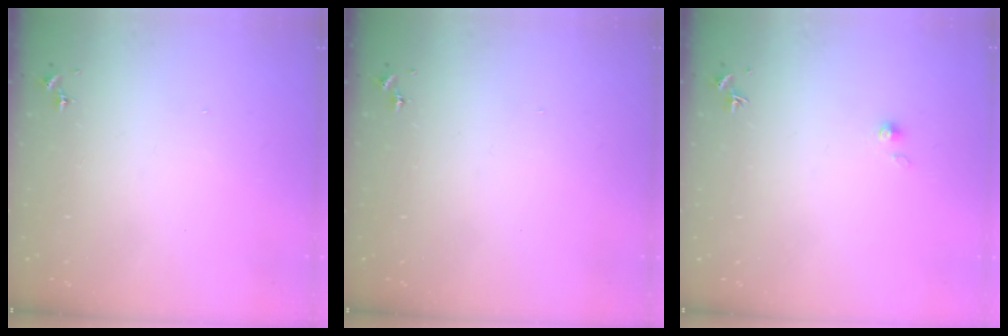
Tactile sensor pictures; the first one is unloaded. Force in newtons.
{"total": 0.0}
{"total": 2.2, "press": 2.2, "slide": 0.2}